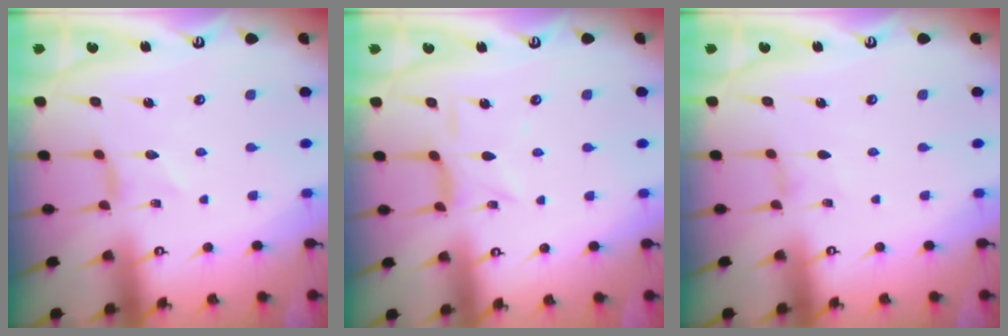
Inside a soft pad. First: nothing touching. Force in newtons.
{"total": 4.6, "press": 4.5, "slide": 0.6}
{"total": 0.0}